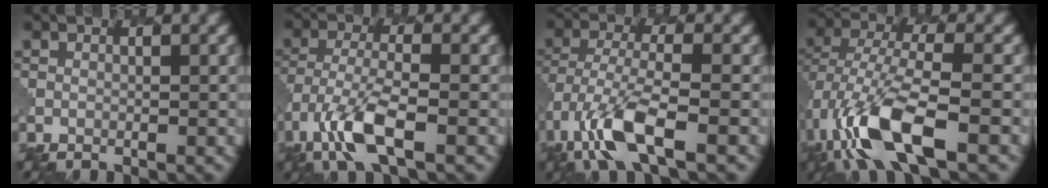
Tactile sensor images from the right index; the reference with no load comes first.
{"total": 5.5, "force": [-3.0, 1.6, 4.3], "torque": [-0.094, -0.007, -0.065]}
{"total": 6.9, "force": [-3.8, 2.2, 5.3], "torque": [-0.112, -0.006, -0.079]}
{"total": 9.0, "force": [-3.8, 3.6, 7.3], "torque": [-0.158, 0.001, -0.075]}